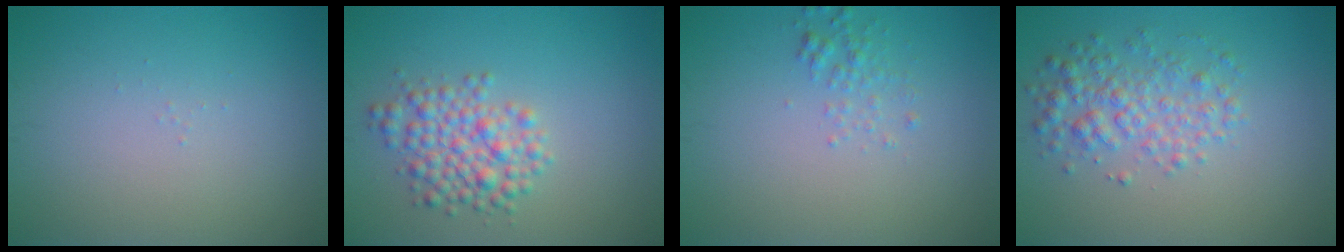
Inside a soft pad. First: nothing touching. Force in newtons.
{"total": 3.9, "press": 3.9, "slide": 0.2}
{"total": 1.3, "press": 1.3, "slide": 0.0}
{"total": 3.4, "press": 3.4, "slide": 0.0}